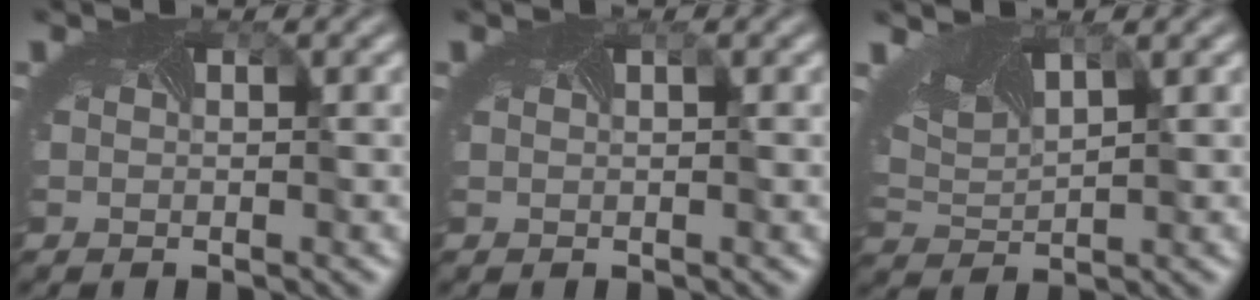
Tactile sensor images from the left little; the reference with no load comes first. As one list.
[{"total": 0.0}, {"total": 4.9, "force": [3.5, 1.8, 2.9], "torque": [-0.076, 0.023, 0.064]}]